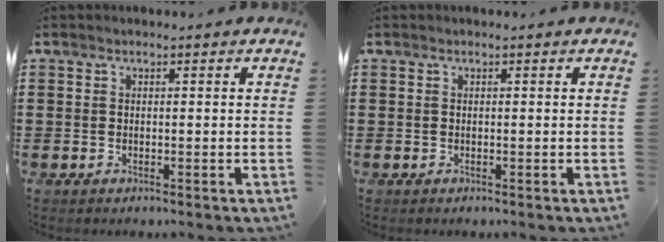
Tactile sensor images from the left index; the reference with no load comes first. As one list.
[{"total": 0.0}]